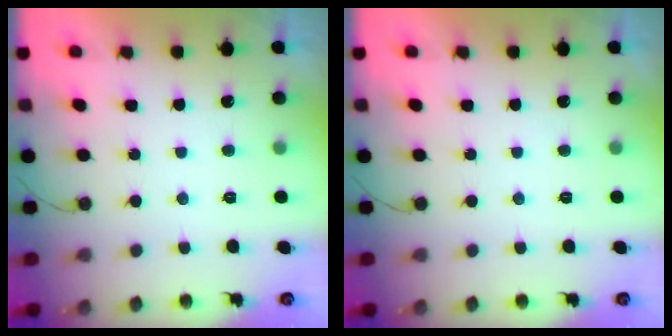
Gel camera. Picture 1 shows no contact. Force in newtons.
{"total": 0.0}